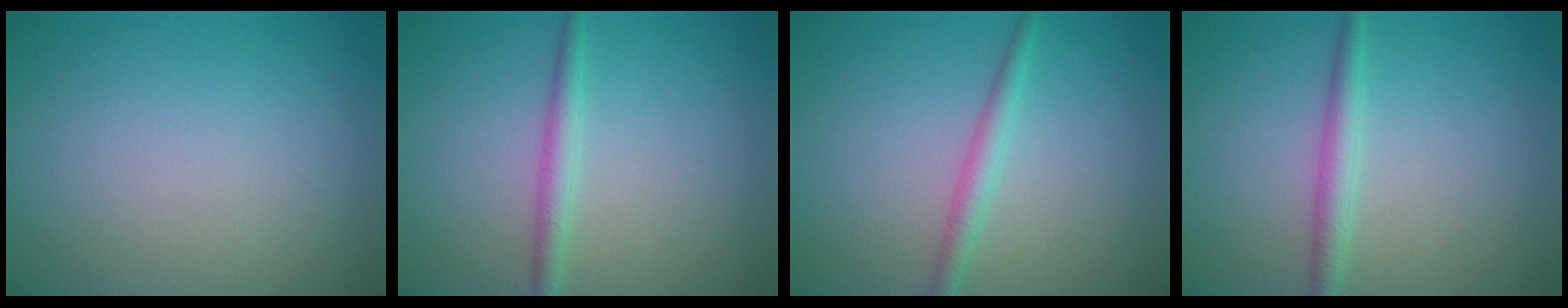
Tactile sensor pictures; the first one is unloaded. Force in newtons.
{"total": 2.0, "press": 2.0, "slide": 0.0}
{"total": 1.9, "press": 1.9, "slide": 0.0}
{"total": 2.2, "press": 2.2, "slide": 0.0}